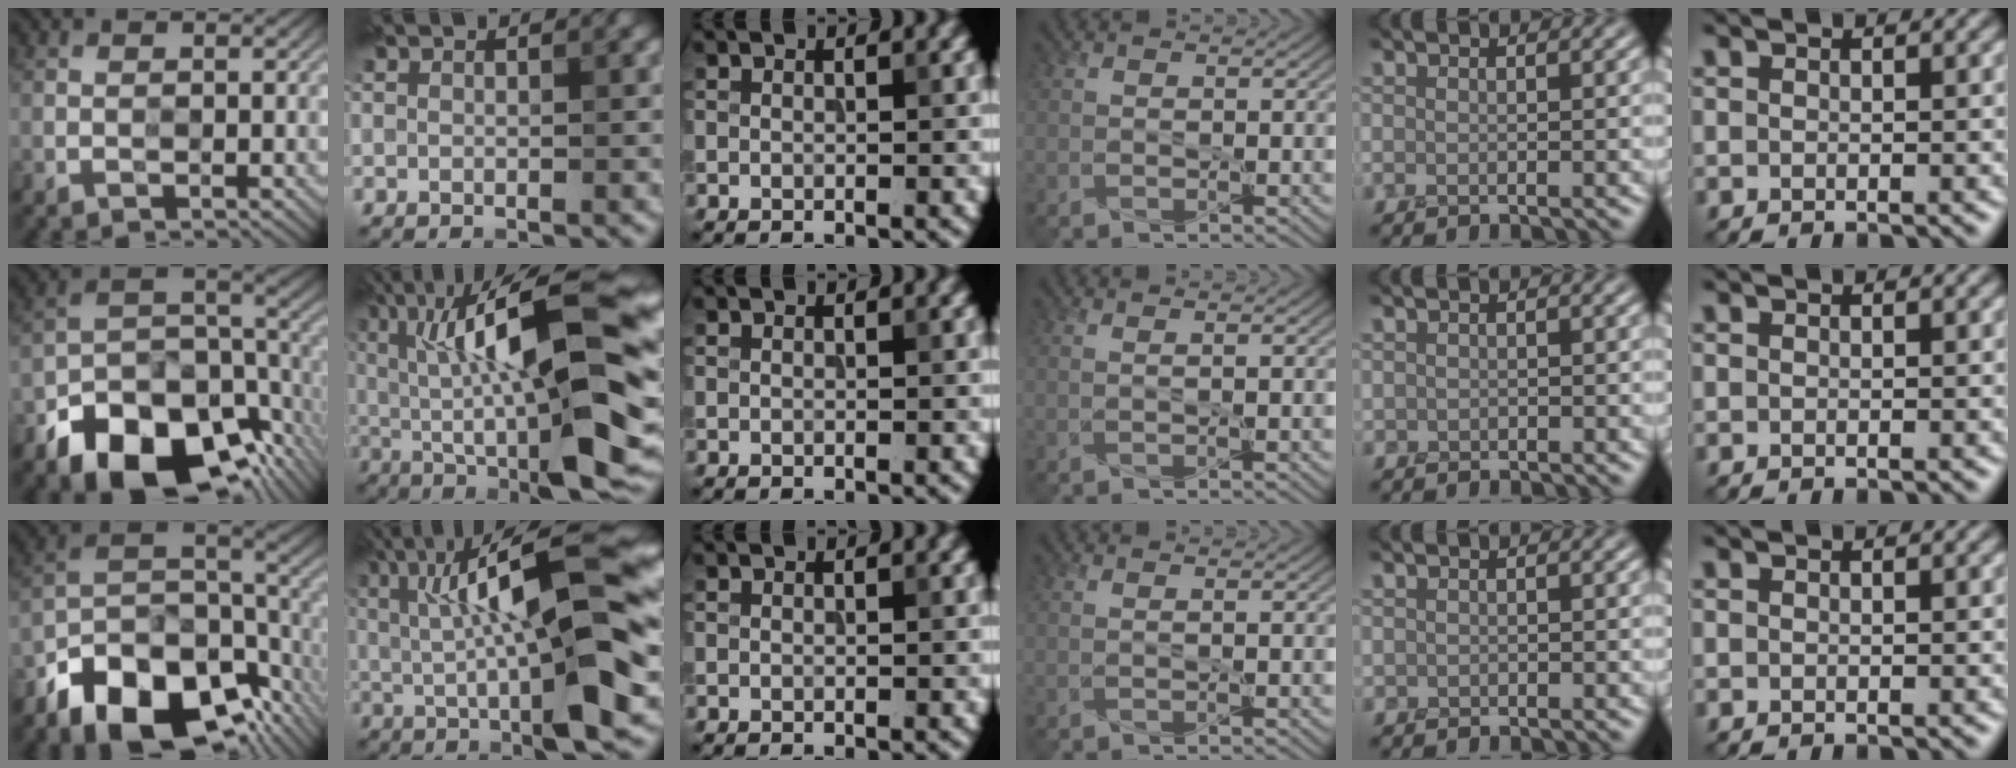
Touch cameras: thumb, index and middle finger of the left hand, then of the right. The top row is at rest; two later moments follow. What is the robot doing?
{"motion": "peel", "object": "tape"}